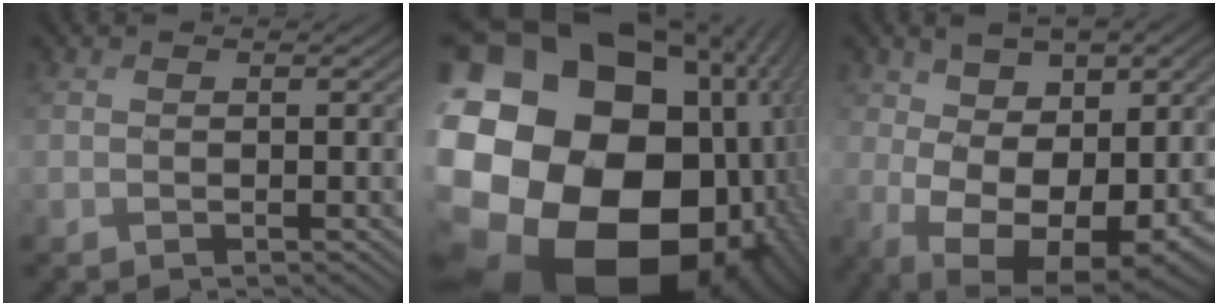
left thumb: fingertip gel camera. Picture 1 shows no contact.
{"total": 25.5, "force": [-2.0, 21.7, 13.3], "torque": [-0.298, -0.027, -0.057]}
{"total": 17.8, "force": [0.6, 9.8, 14.9], "torque": [-0.229, -0.028, 0.055]}